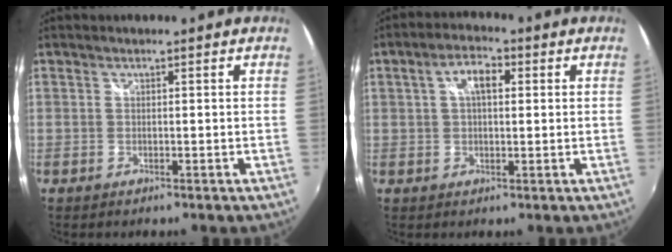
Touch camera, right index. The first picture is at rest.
{"total": 5.3, "force": [1.3, 2.8, 4.3], "torque": [-0.076, 0.016, 0.022]}